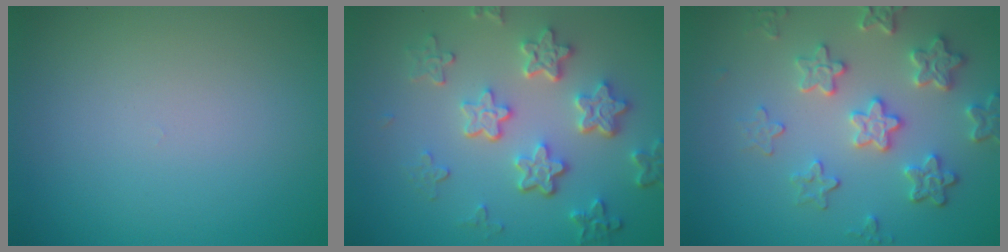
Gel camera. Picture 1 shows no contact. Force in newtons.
{"total": 5.6, "press": 4.3, "slide": 3.6}
{"total": 4.8, "press": 4.1, "slide": 2.5}